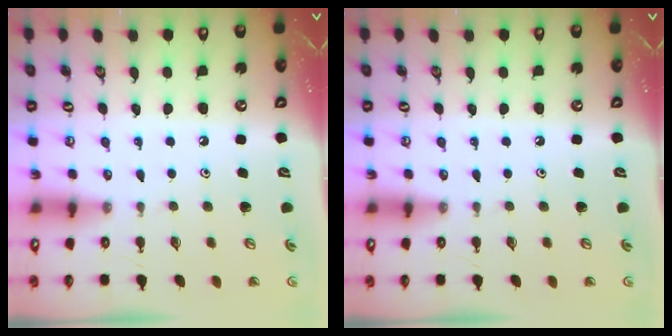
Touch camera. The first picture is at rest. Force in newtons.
{"total": 0.0}